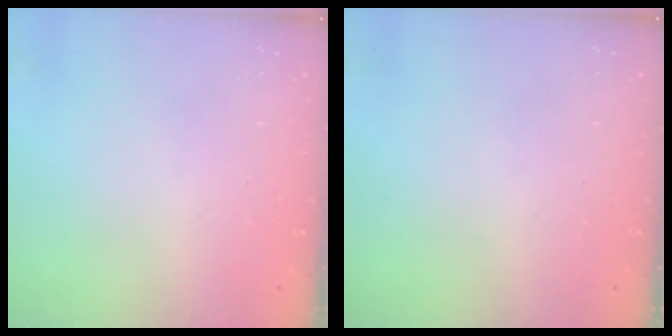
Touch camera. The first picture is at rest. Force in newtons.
{"total": 0.0}